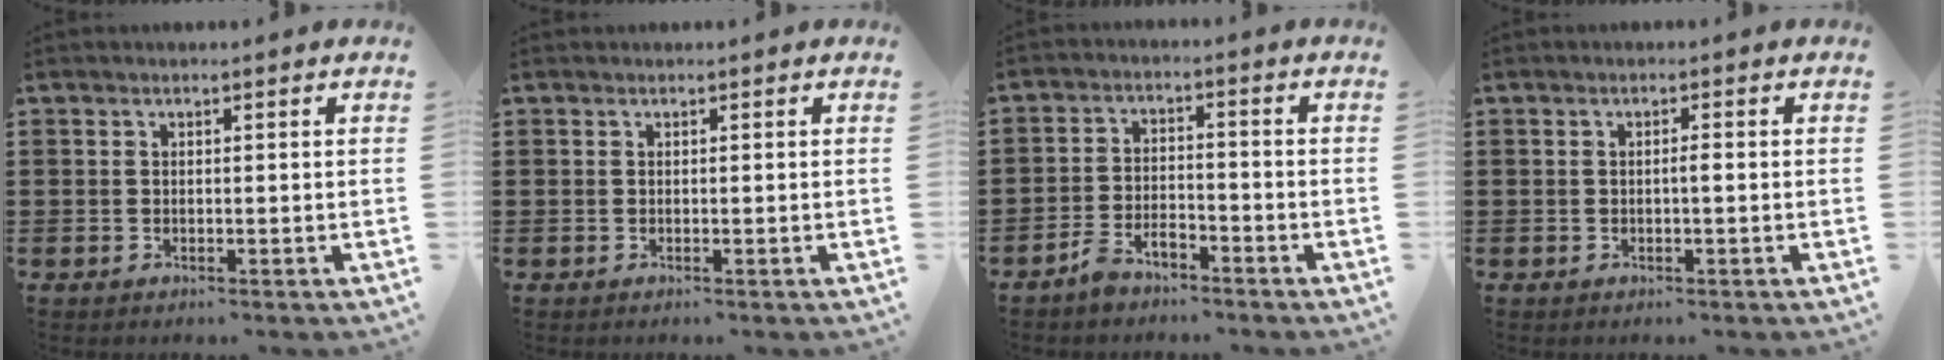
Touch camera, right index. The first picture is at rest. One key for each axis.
{"total": 0.0}
{"total": 3.9, "fx": -3.4, "fy": 1.3, "fz": 1.4, "tx": -0.041, "ty": 0.008, "tz": -0.071}
{"total": 0.8, "fx": -0.3, "fy": 0.0, "fz": 0.8, "tx": -0.015, "ty": -0.003, "tz": -0.005}